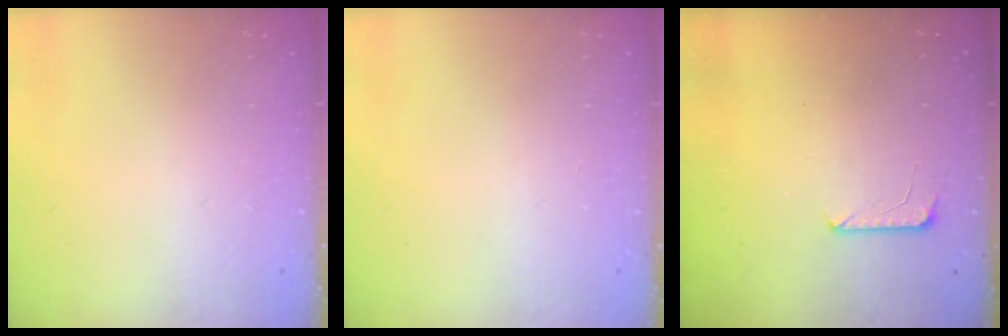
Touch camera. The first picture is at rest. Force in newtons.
{"total": 0.0}
{"total": 6.7, "press": 6.6, "slide": 0.8}